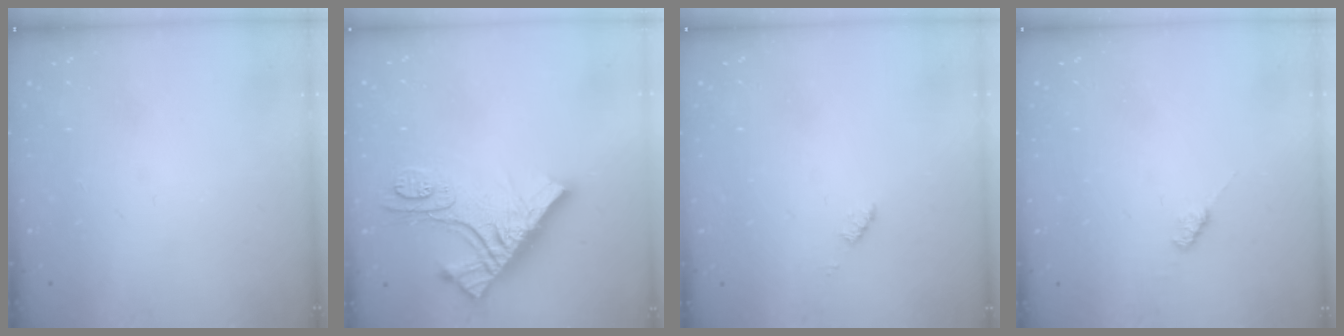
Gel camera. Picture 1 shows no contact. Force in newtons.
{"total": 14.2, "press": 14.1, "slide": 1.5}
{"total": 1.2, "press": 1.2, "slide": 0.2}
{"total": 2.2, "press": 2.2, "slide": 0.4}